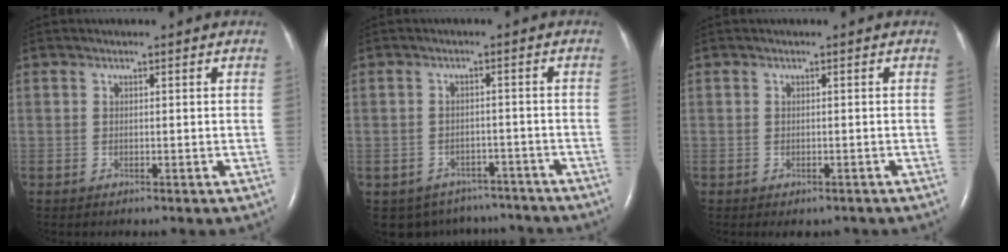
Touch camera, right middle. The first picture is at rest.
{"total": 9.8, "force": [-8.4, 5.0, 1.0], "torque": [-0.019, 0.017, -0.096]}
{"total": 1.6, "force": [-1.2, 0.8, 0.6], "torque": [-0.006, -0.002, -0.012]}